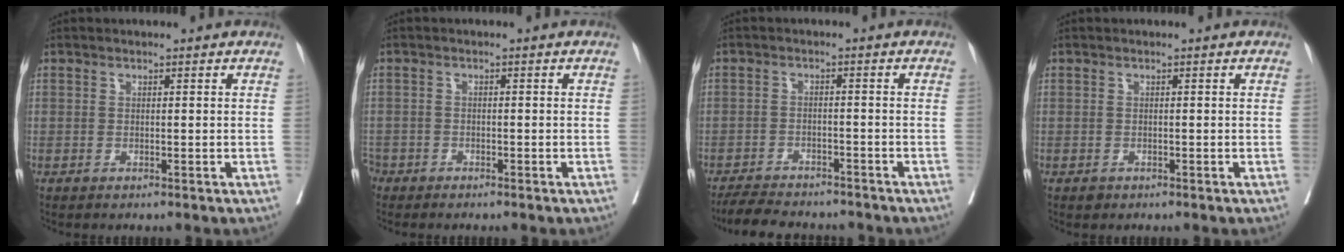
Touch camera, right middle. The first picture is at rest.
{"total": 3.1, "force": [-2.5, 1.8, 0.3], "torque": [-0.005, 0.003, -0.052]}
{"total": 9.3, "force": [-8.5, 2.0, 3.0], "torque": [-0.044, -0.004, -0.127]}
{"total": 0.7, "force": [-0.4, 0.5, 0.2], "torque": [-0.003, 0.001, -0.005]}